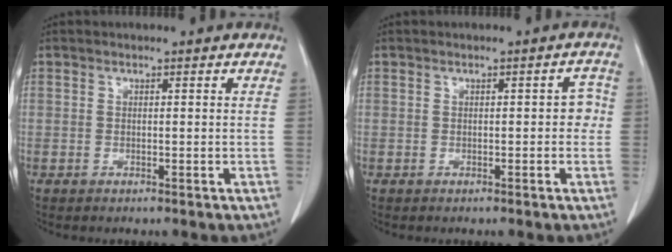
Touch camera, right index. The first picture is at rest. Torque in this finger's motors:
{"motor_torque": [0.20, -0.12, 0.09, 0.02]}